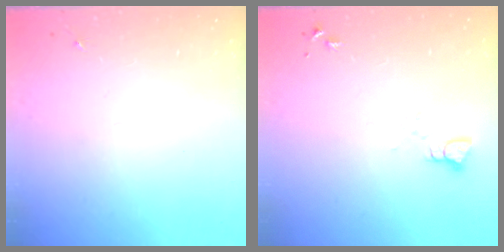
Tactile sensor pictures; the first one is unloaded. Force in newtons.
{"total": 2.2, "press": 2.2, "slide": 0.2}